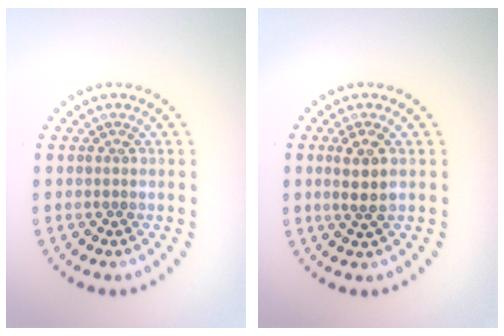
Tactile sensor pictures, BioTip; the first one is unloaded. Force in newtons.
{"total": 2.4, "press": 2.2, "slide": 1.0}